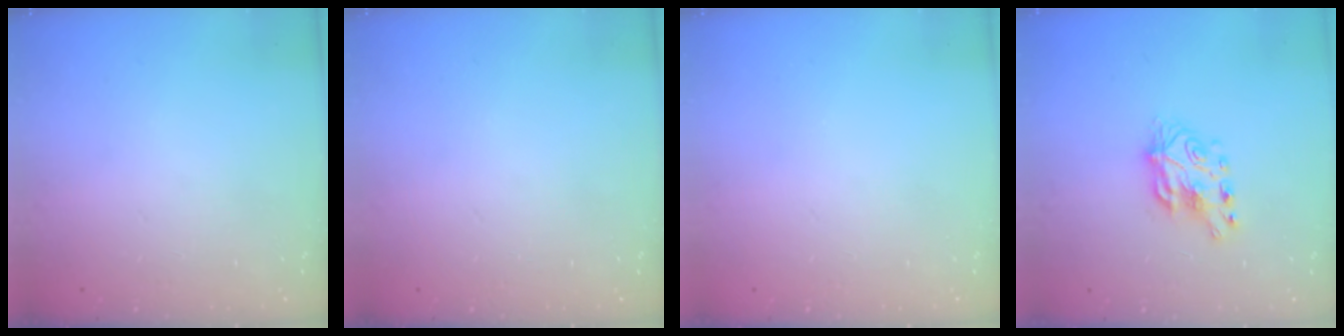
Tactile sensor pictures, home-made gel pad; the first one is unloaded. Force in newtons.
{"total": 0.0}
{"total": 0.0}
{"total": 7.4, "press": 7.3, "slide": 0.8}